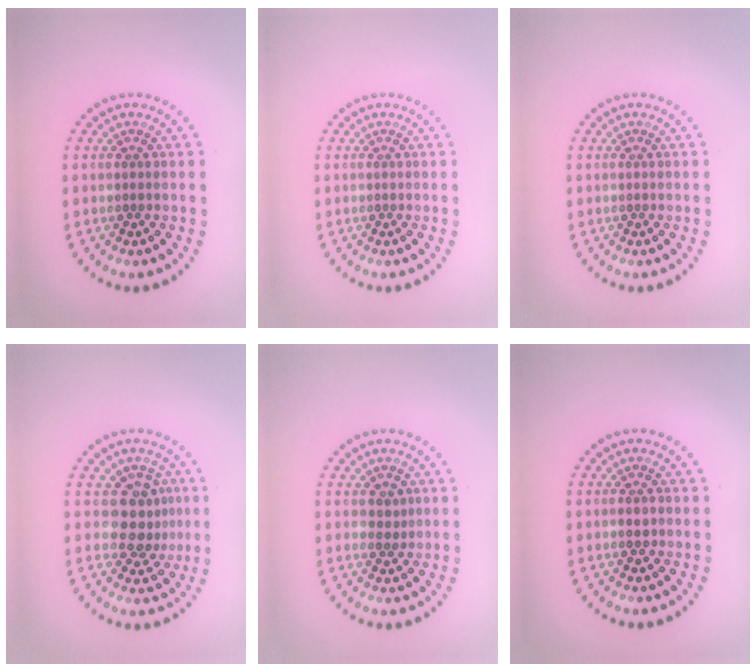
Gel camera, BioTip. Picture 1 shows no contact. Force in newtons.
{"total": 0.0}
{"total": 0.0}
{"total": 3.6, "press": 3.2, "slide": 1.6}
{"total": 0.8, "press": 0.6, "slide": 0.6}
{"total": 0.9, "press": 0.9, "slide": 0.2}